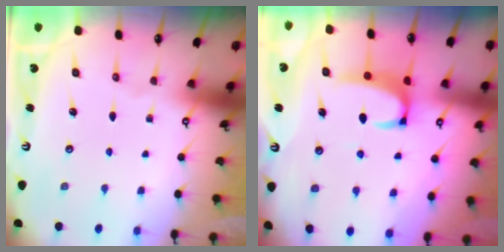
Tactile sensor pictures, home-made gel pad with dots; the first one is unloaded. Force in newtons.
{"total": 3.5, "press": 3.4, "slide": 0.8}